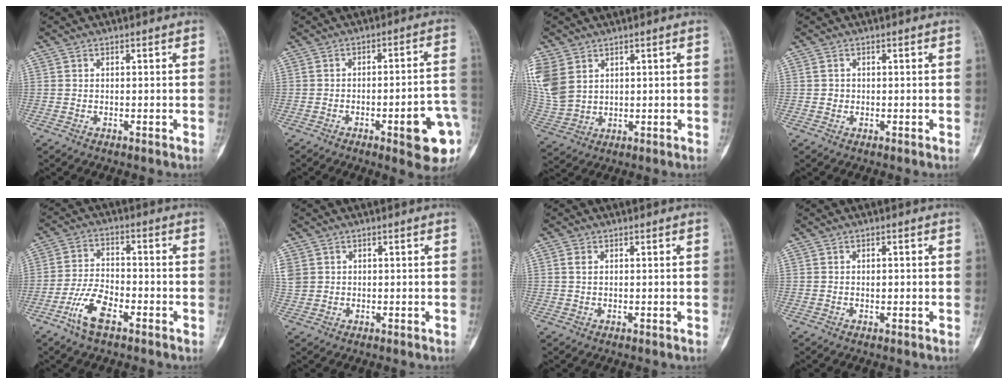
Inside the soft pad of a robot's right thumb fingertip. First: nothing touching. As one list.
[{"total": 12.5, "force": [-4.5, 2.7, 11.3], "torque": [-0.129, 0.025, -0.053]}, {"total": 11.7, "force": [4.4, 8.6, 6.5], "torque": [-0.164, -0.005, 0.105]}, {"total": 0.9, "force": [-0.1, 0.9, 0.2], "torque": [0.001, 0.003, -0.001]}, {"total": 8.1, "force": [-4.4, 3.5, 5.8], "torque": [-0.118, 0.021, -0.087]}, {"total": 5.2, "force": [1.4, 4.5, 2.2], "torque": [-0.060, 0.010, 0.039]}, {"total": 1.4, "force": [0.5, 0.9, 1.0], "torque": [-0.025, 0.002, 0.011]}, {"total": 1.0, "force": [0.1, 0.6, 0.8], "torque": [-0.012, 0.000, 0.001]}]